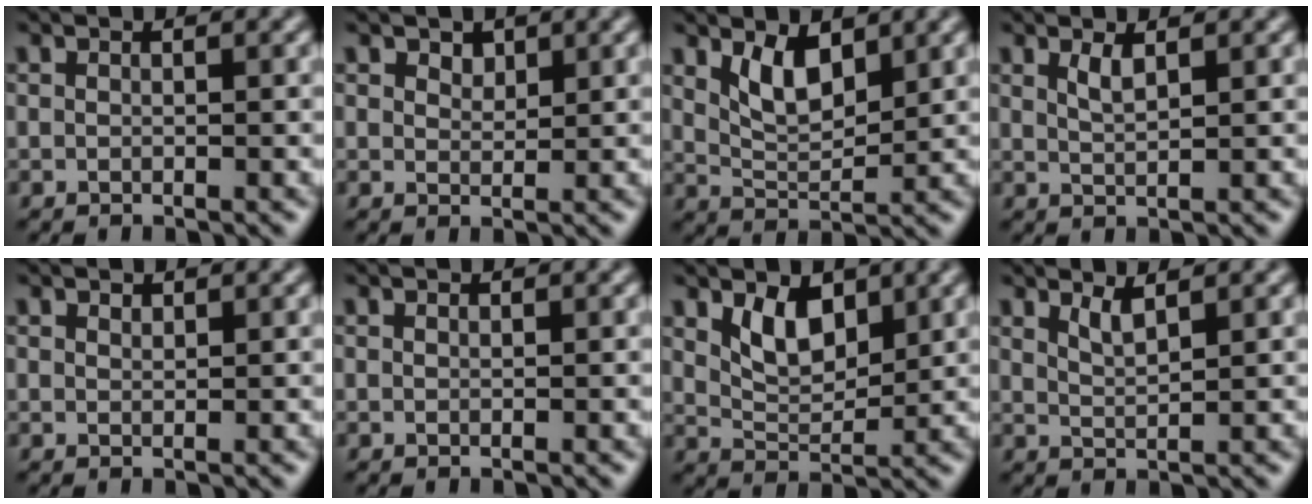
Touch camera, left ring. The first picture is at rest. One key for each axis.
{"total": 1.3, "fx": 0.9, "fy": 0.7, "fz": 0.4, "tx": -0.008, "ty": -0.003, "tz": 0.017}
{"total": 3.7, "fx": 2.0, "fy": 1.6, "fz": 2.7, "tx": -0.054, "ty": -0.007, "tz": 0.041}
{"total": 1.5, "fx": 0.9, "fy": 0.4, "fz": 1.1, "tx": -0.024, "ty": -0.002, "tz": 0.019}
{"total": 0.6, "fx": 0.5, "fy": 0.2, "fz": 0.1, "tx": -0.003, "ty": -0.002, "tz": 0.012}
{"total": 0.0}
{"total": 3.7, "fx": 1.9, "fy": 2.0, "fz": 2.4, "tx": -0.051, "ty": -0.007, "tz": 0.036}
{"total": 1.8, "fx": 1.2, "fy": 0.5, "fz": 1.1, "tx": -0.020, "ty": -0.004, "tz": 0.024}